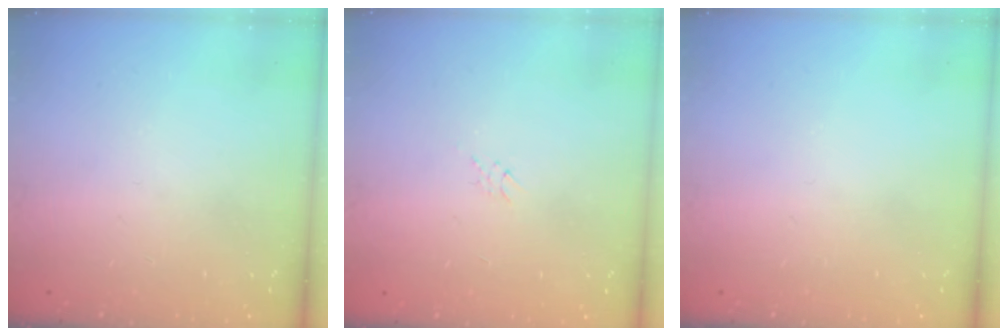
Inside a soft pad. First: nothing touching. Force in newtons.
{"total": 3.8, "press": 3.7, "slide": 0.6}
{"total": 0.0}